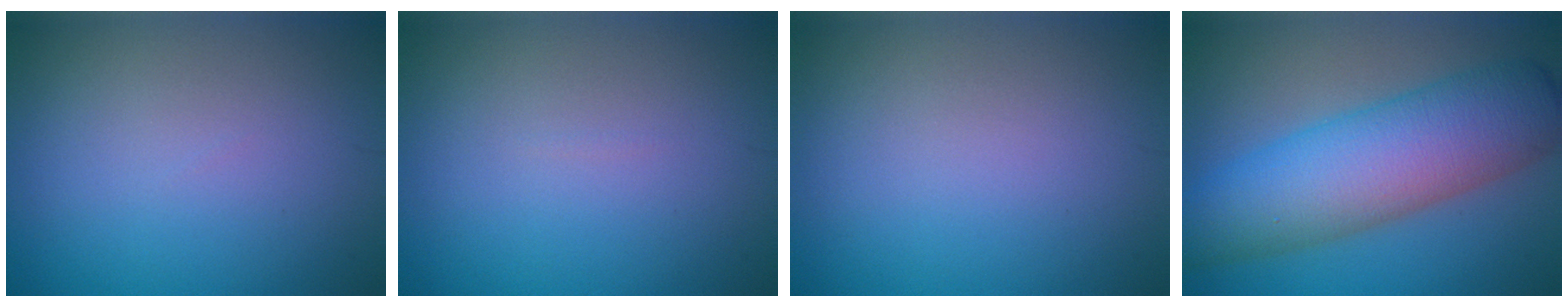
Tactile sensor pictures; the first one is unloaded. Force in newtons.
{"total": 0.0}
{"total": 0.0}
{"total": 9.8, "press": 9.8, "slide": 0.2}